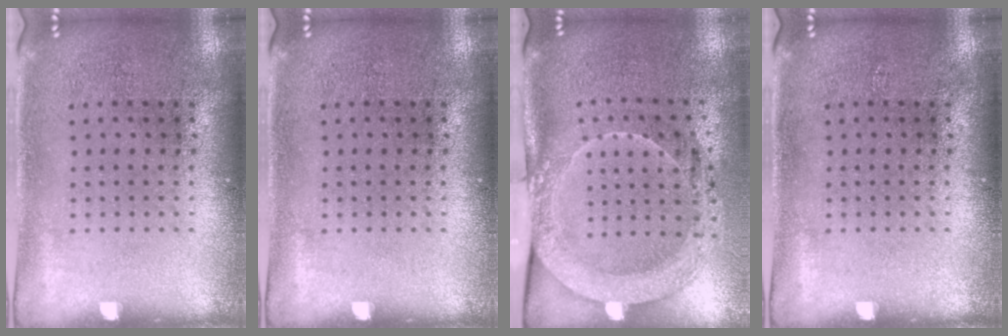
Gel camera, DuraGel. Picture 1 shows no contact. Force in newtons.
{"total": 0.0}
{"total": 2.0, "press": 2.0, "slide": 0.3}
{"total": 0.0}